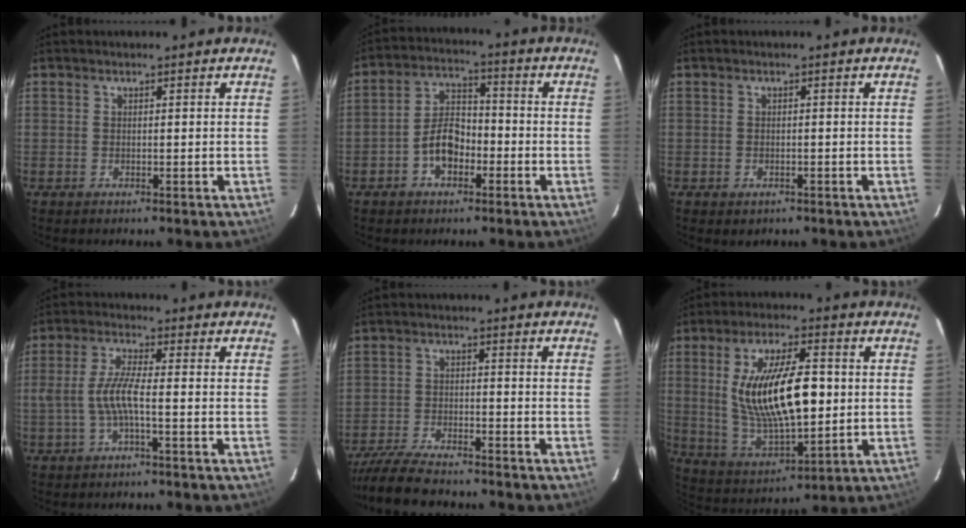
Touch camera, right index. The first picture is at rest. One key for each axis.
{"total": 7.2, "fx": -3.1, "fy": 4.5, "fz": 4.8, "tx": -0.091, "ty": 0.022, "tz": -0.051}
{"total": 1.6, "fx": -0.8, "fy": 1.3, "fz": 0.6, "tx": -0.010, "ty": -0.001, "tz": -0.008}
{"total": 5.8, "fx": -1.6, "fy": 0.5, "fz": 5.5, "tx": -0.120, "ty": 0.002, "tz": -0.028}
{"total": 12.0, "fx": -10.7, "fy": 2.4, "fz": 5.0, "tx": -0.126, "ty": -0.020, "tz": -0.187}
{"total": 18.4, "fx": 1.7, "fy": 7.1, "fz": 16.9, "tx": -0.320, "ty": -0.006, "tz": 0.047}